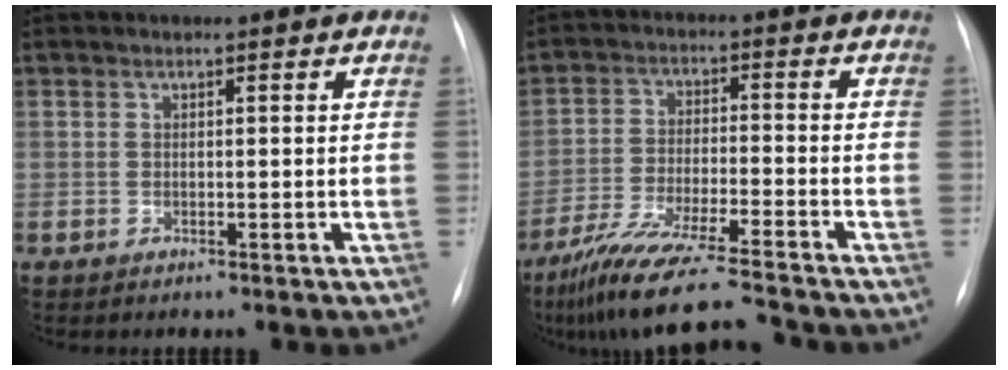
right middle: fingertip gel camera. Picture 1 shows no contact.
{"total": 14.1, "force": [-12.1, 0.2, 7.4], "torque": [-0.129, -0.032, -0.203]}